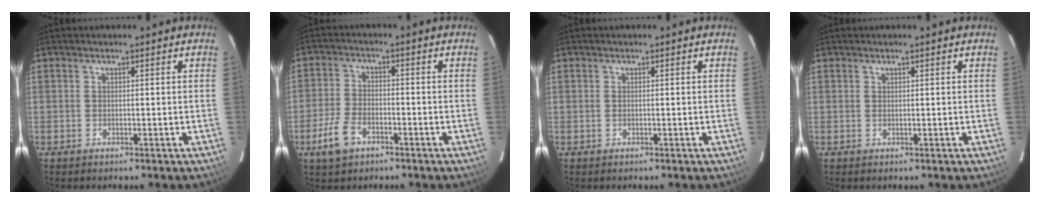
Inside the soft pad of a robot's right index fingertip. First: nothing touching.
{"total": 6.9, "force": [-3.9, 3.8, 4.1], "torque": [-0.103, 0.000, -0.073]}
{"total": 0.0}
{"total": 0.0}